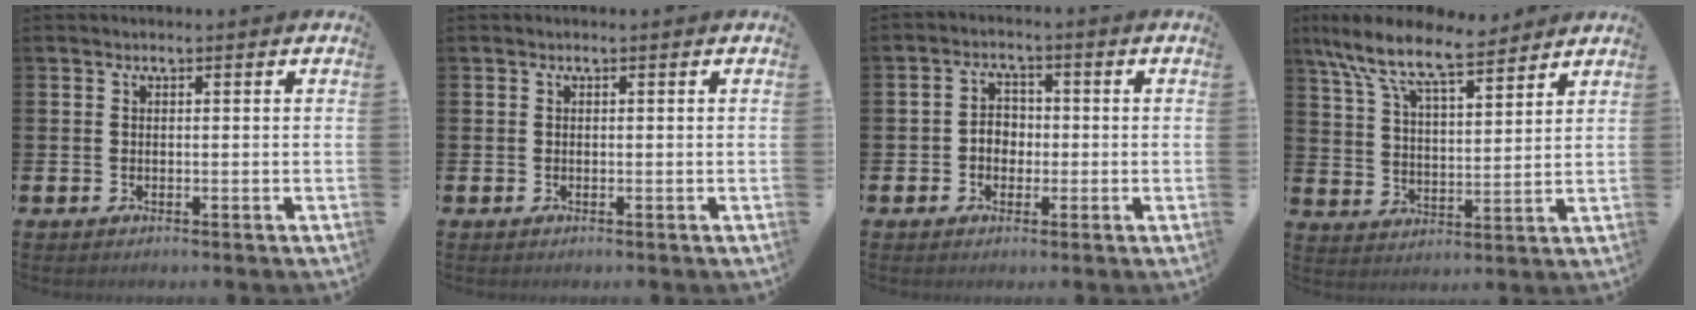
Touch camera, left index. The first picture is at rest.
{"total": 0.0}
{"total": 3.0, "force": [-0.6, 2.5, 1.5], "torque": [-0.025, 0.006, -0.017]}
{"total": 10.1, "force": [8.6, 2.5, 4.7], "torque": [-0.130, -0.043, 0.151]}